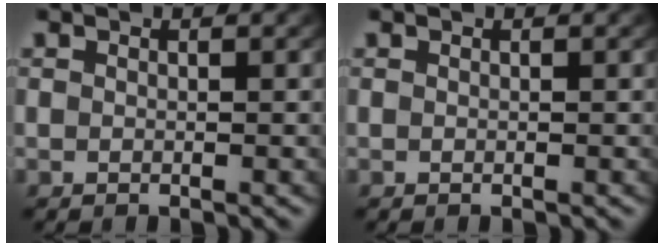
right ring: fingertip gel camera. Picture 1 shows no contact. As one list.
[{"total": 0.0}]